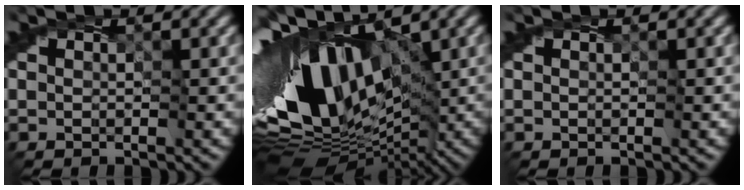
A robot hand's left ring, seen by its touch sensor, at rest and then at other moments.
{"total": 17.3, "force": [2.3, 10.8, 13.4], "torque": [-0.262, -0.031, 0.074]}
{"total": 0.0}